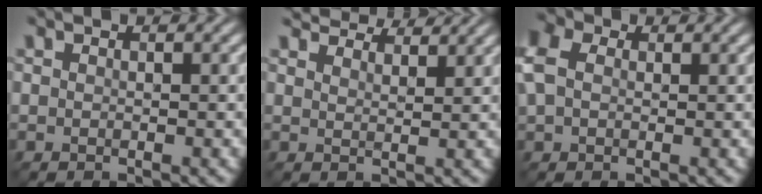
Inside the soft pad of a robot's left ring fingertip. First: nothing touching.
{"total": 5.7, "force": [5.4, 1.0, 1.7], "torque": [-0.035, 0.000, 0.075]}
{"total": 4.2, "force": [1.3, 3.1, 2.6], "torque": [-0.082, 0.021, 0.014]}